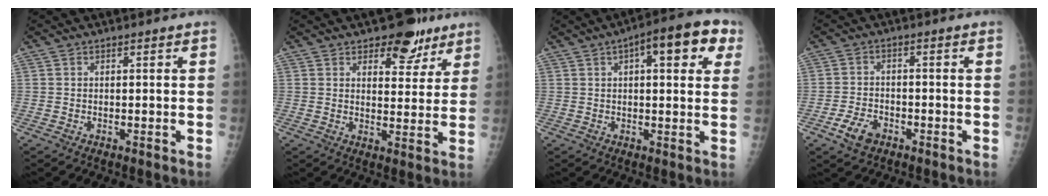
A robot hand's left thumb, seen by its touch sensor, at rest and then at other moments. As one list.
[{"total": 8.4, "force": [5.7, 4.6, 4.1], "torque": [-0.016, -0.030, 0.078]}, {"total": 12.1, "force": [4.8, 4.6, 10.1], "torque": [-0.103, 0.012, 0.053]}, {"total": 4.9, "force": [-2.7, 3.0, 2.7], "torque": [-0.048, 0.012, -0.048]}]